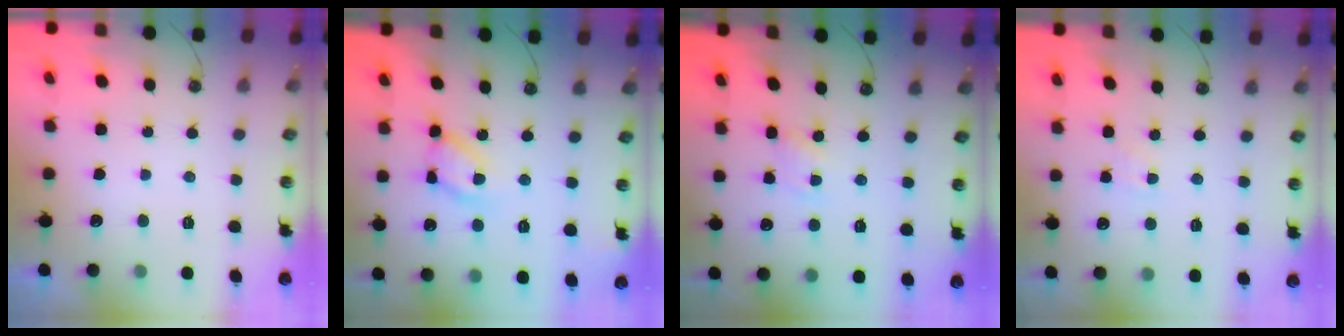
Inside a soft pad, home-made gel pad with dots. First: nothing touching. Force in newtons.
{"total": 11.6, "press": 11.6, "slide": 1.3}
{"total": 1.9, "press": 1.9, "slide": 0.2}
{"total": 3.8, "press": 3.7, "slide": 0.5}